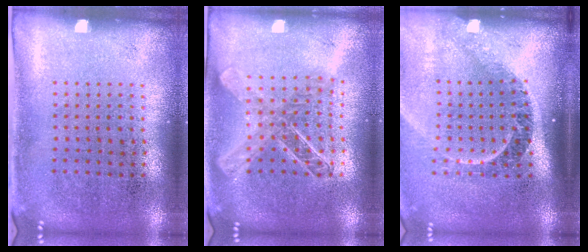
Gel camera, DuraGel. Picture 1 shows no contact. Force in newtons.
{"total": 1.9, "press": 1.6, "slide": 1.0}
{"total": 2.4, "press": 1.7, "slide": 1.7}